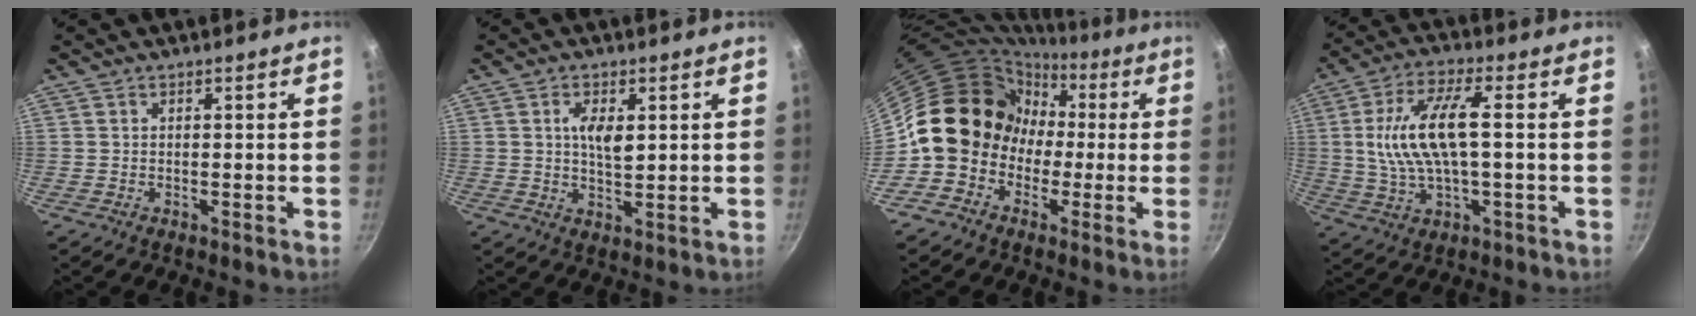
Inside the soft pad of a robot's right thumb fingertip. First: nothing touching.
{"total": 5.3, "force": [1.4, 2.5, 4.5], "torque": [-0.075, -0.009, 0.026]}
{"total": 14.7, "force": [-1.7, 13.0, 6.5], "torque": [-0.051, 0.053, -0.039]}
{"total": 13.4, "force": [0.8, 4.9, 12.5], "torque": [-0.249, 0.013, 0.013]}